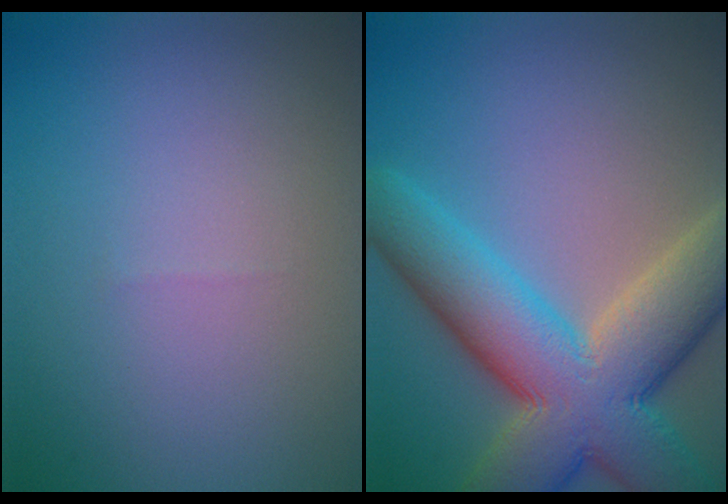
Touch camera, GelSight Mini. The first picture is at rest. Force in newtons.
{"total": 12.3, "press": 12.2, "slide": 0.9}